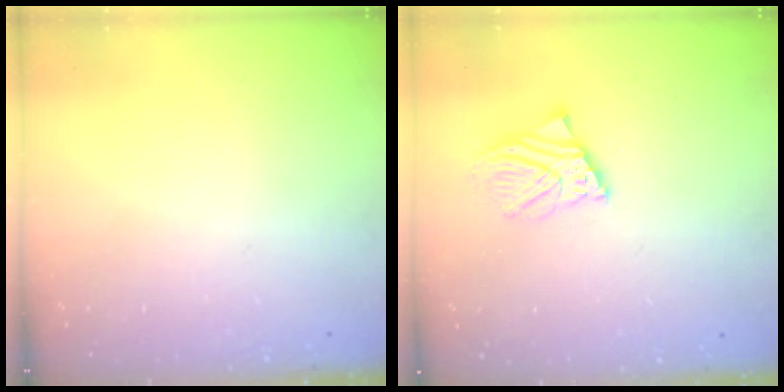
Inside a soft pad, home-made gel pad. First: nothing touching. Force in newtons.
{"total": 6.6, "press": 6.6, "slide": 0.3}